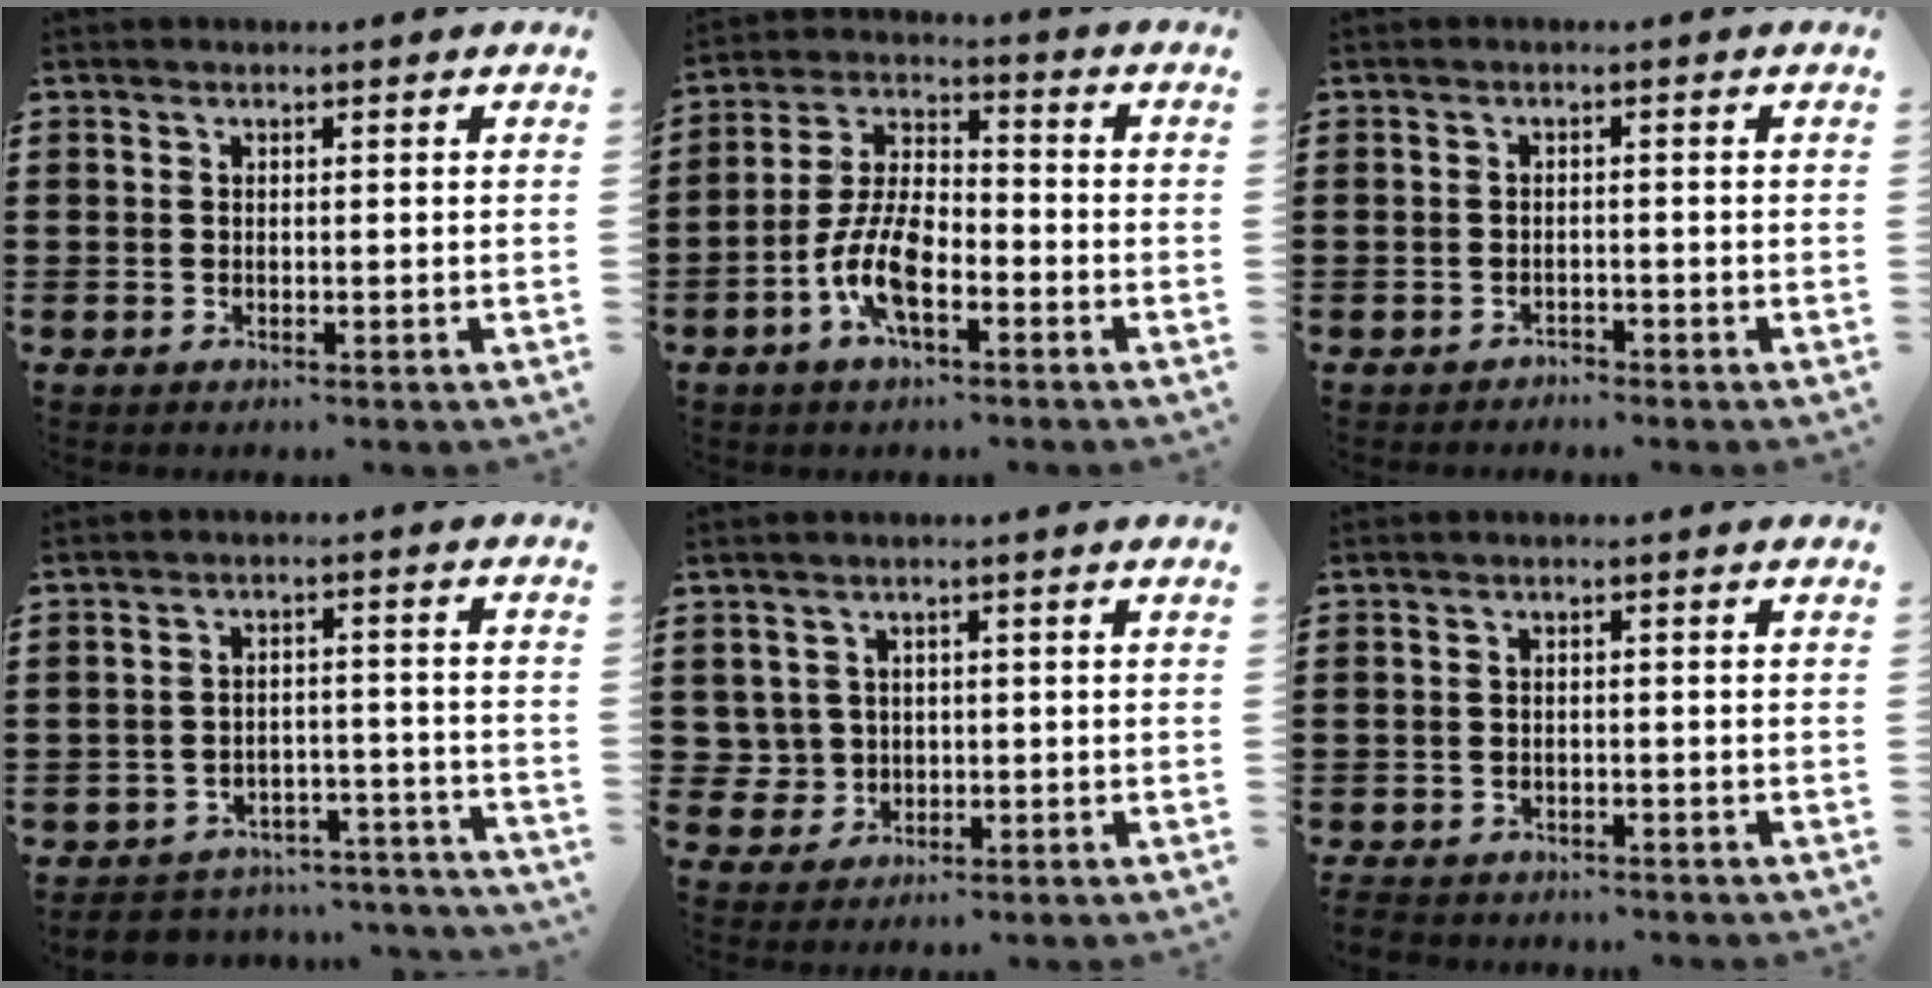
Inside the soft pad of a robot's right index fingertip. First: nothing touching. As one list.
[{"total": 9.0, "force": [-3.7, 3.9, 7.2], "torque": [-0.173, -0.004, -0.076]}, {"total": 1.4, "force": [-1.4, 0.2, -0.1], "torque": [-0.005, 0.001, -0.031]}, {"total": 4.2, "force": [-4.1, 0.9, 0.4], "torque": [-0.014, 0.005, -0.085]}, {"total": 2.6, "force": [0.0, 2.6, 0.2], "torque": [-0.019, 0.008, -0.001]}, {"total": 1.9, "force": [-1.8, 0.4, 0.1], "torque": [-0.015, -0.003, -0.043]}]